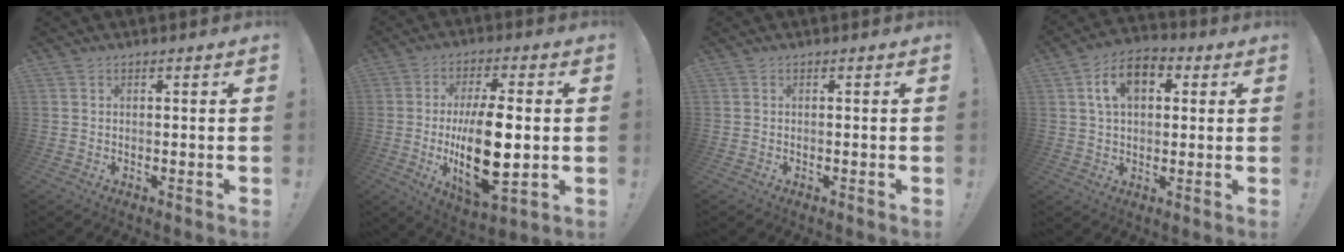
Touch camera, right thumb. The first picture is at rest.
{"total": 18.4, "force": [-1.2, 7.8, 16.6], "torque": [-0.293, -0.011, -0.017]}
{"total": 0.0}
{"total": 10.7, "force": [3.6, 6.7, 7.5], "torque": [-0.117, 0.011, 0.065]}